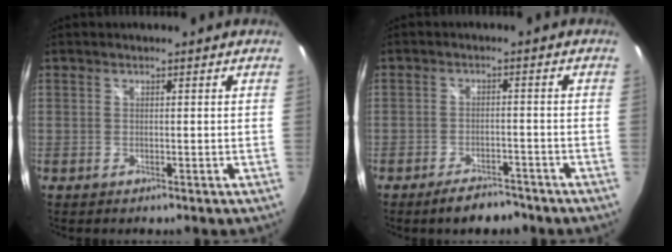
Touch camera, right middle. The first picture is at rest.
{"total": 5.5, "force": [-4.5, 2.1, 2.4], "torque": [-0.053, 0.006, -0.065]}